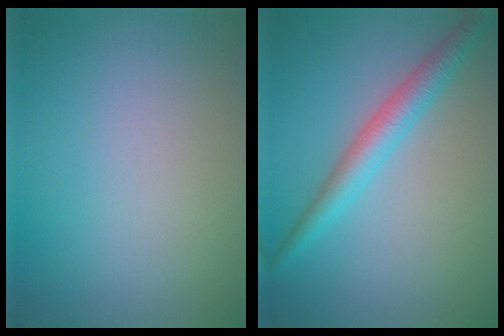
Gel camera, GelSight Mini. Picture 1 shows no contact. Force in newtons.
{"total": 3.3, "press": 3.2, "slide": 0.1}